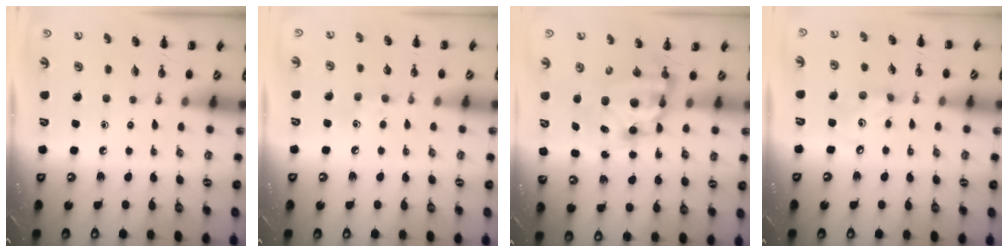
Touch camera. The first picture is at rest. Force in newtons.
{"total": 6.1, "press": 5.9, "slide": 1.6}
{"total": 9.7, "press": 9.3, "slide": 3.0}
{"total": 5.6, "press": 5.5, "slide": 1.1}